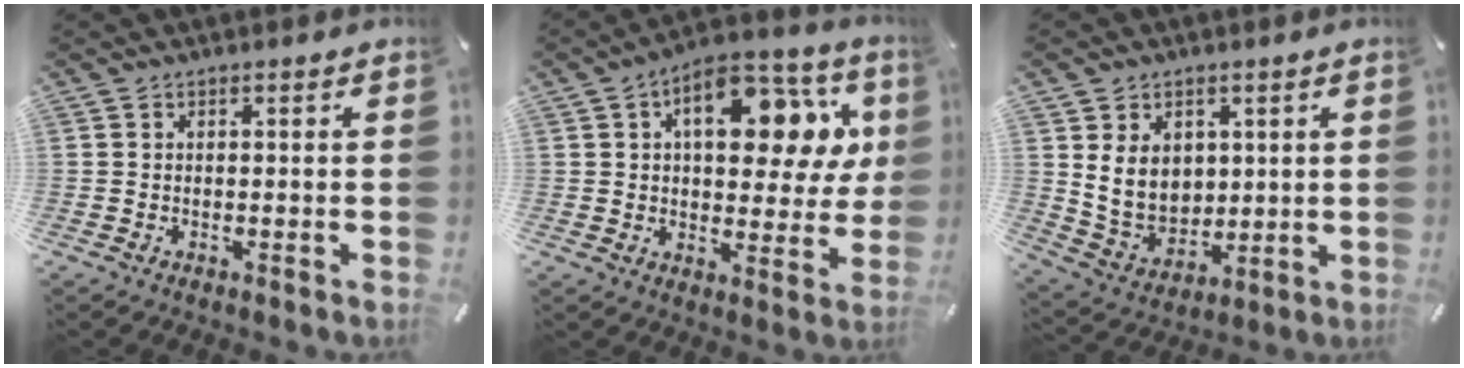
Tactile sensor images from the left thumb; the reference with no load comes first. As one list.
[{"total": 18.4, "force": [6.4, 10.0, 14.1], "torque": [-0.188, -0.028, 0.101]}, {"total": 9.3, "force": [3.3, 7.9, 3.5], "torque": [-0.075, -0.021, 0.064]}]